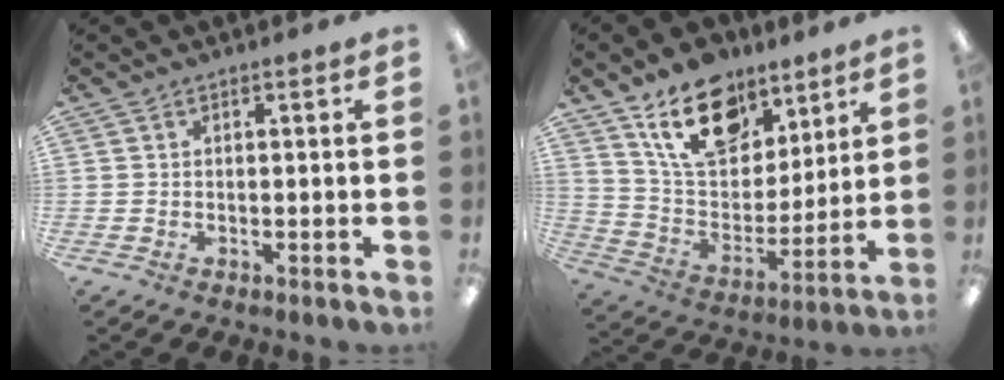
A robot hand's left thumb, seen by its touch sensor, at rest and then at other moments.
{"total": 18.3, "force": [11.9, 10.5, 9.2], "torque": [-0.153, -0.057, 0.214]}